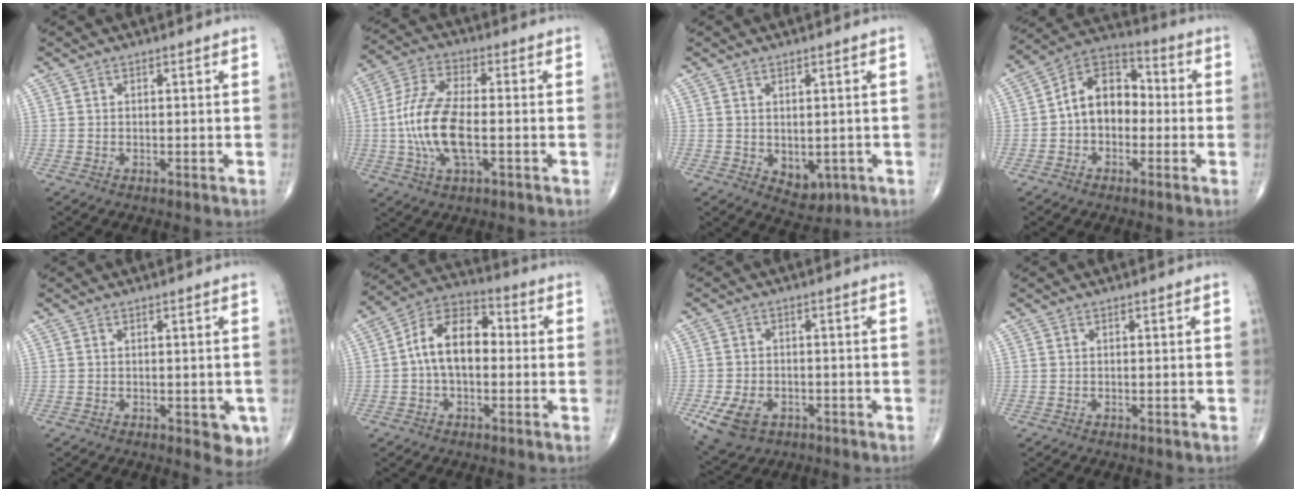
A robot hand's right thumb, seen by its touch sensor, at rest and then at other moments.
{"total": 13.2, "force": [-2.0, 5.5, 11.8], "torque": [-0.252, 0.016, -0.040]}
{"total": 4.4, "force": [-0.6, 3.0, 3.2], "torque": [-0.027, -0.006, 0.008]}
{"total": 11.5, "force": [-0.9, 8.3, 7.9], "torque": [-0.098, 0.040, -0.035]}
{"total": 4.3, "force": [-1.1, 2.1, 3.6], "torque": [-0.017, -0.005, -0.009]}
{"total": 12.1, "force": [0.0, 7.5, 9.6], "torque": [-0.151, 0.037, -0.012]}
{"total": 8.2, "force": [-3.5, 5.6, 4.9], "torque": [-0.089, 0.007, -0.053]}
{"total": 0.0}